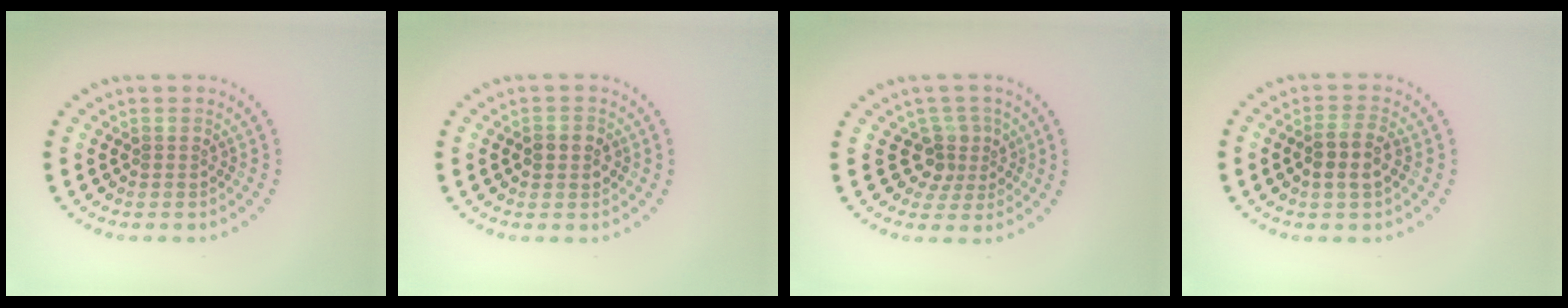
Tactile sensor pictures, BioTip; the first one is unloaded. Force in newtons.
{"total": 1.7, "press": 1.7, "slide": 0.2}
{"total": 2.7, "press": 2.0, "slide": 1.8}
{"total": 2.6, "press": 2.4, "slide": 1.1}